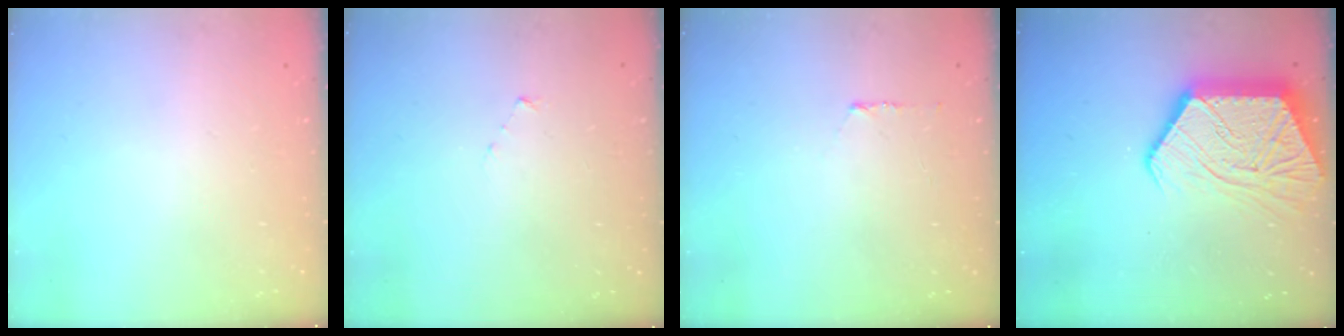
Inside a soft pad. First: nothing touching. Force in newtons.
{"total": 3.0, "press": 3.0, "slide": 0.3}
{"total": 5.3, "press": 5.2, "slide": 0.6}
{"total": 18.9, "press": 18.9, "slide": 1.4}